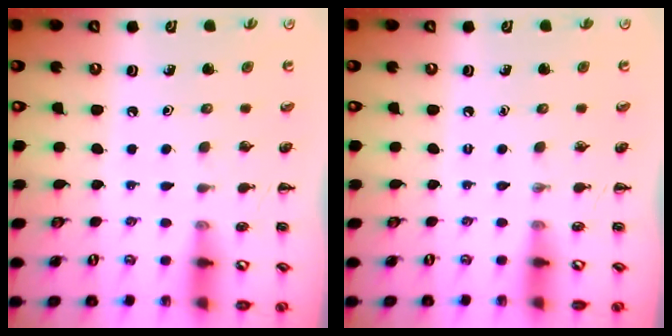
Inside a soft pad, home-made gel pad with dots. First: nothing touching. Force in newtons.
{"total": 0.0}